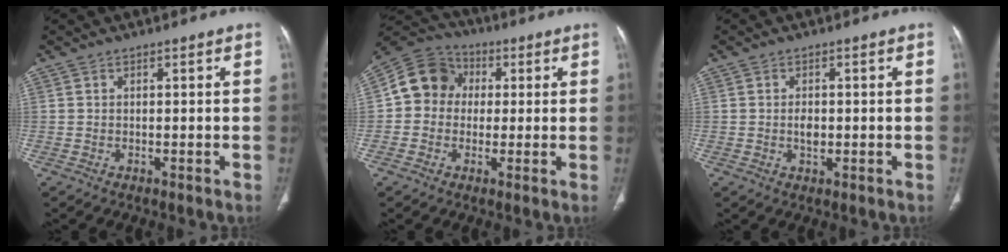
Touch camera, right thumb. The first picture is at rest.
{"total": 10.2, "force": [1.0, 9.1, 4.5], "torque": [-0.058, 0.023, 0.002]}
{"total": 2.2, "force": [-0.2, 1.4, 1.7], "torque": [-0.025, 0.001, -0.003]}